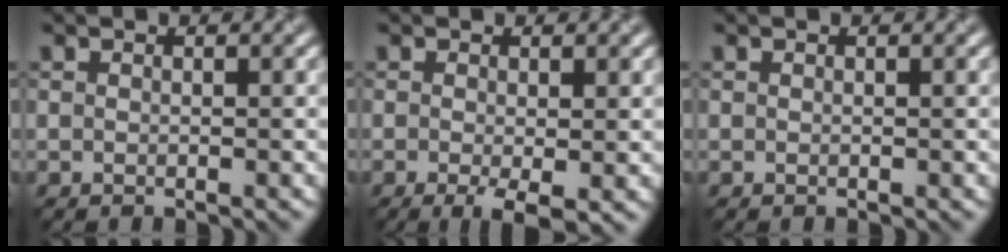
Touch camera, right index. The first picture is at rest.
{"total": 2.6, "force": [-0.8, 0.5, 2.4], "torque": [-0.046, -0.011, -0.012]}
{"total": 0.0}